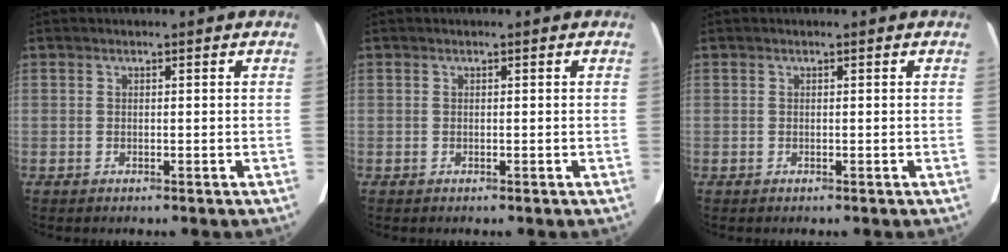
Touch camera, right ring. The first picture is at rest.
{"total": 0.0}
{"total": 0.0}